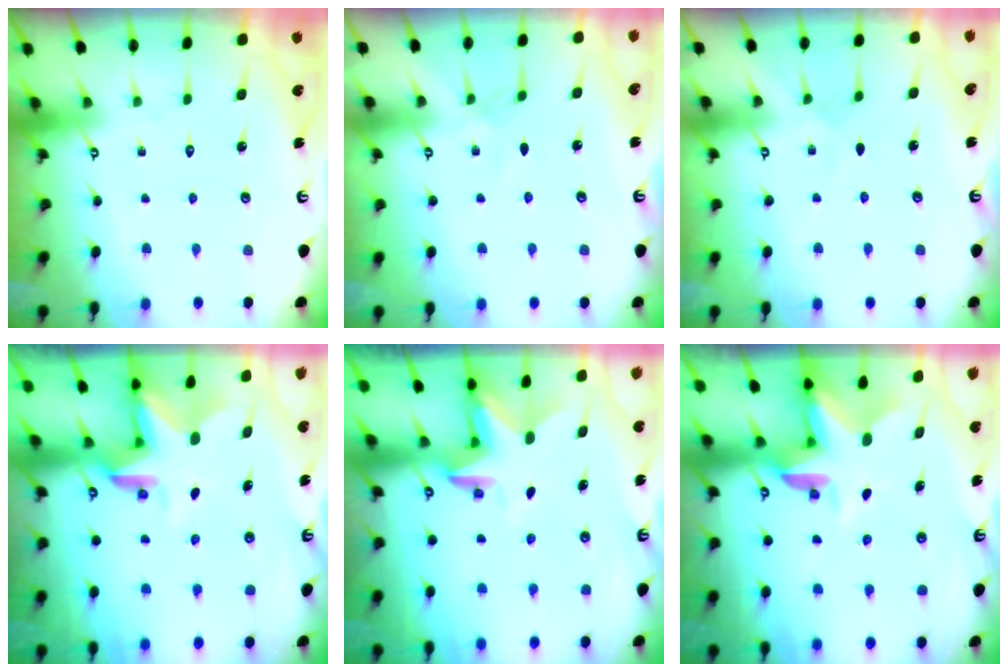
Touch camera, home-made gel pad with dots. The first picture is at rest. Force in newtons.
{"total": 3.9, "press": 3.9, "slide": 0.5}
{"total": 2.1, "press": 2.1, "slide": 0.3}
{"total": 4.3, "press": 4.3, "slide": 0.1}
{"total": 2.8, "press": 2.8, "slide": 0.2}
{"total": 4.4, "press": 4.4, "slide": 0.3}